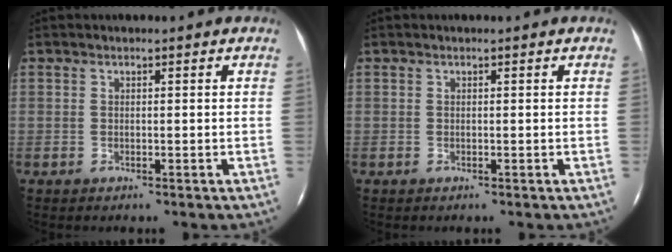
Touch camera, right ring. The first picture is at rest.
{"total": 0.0}